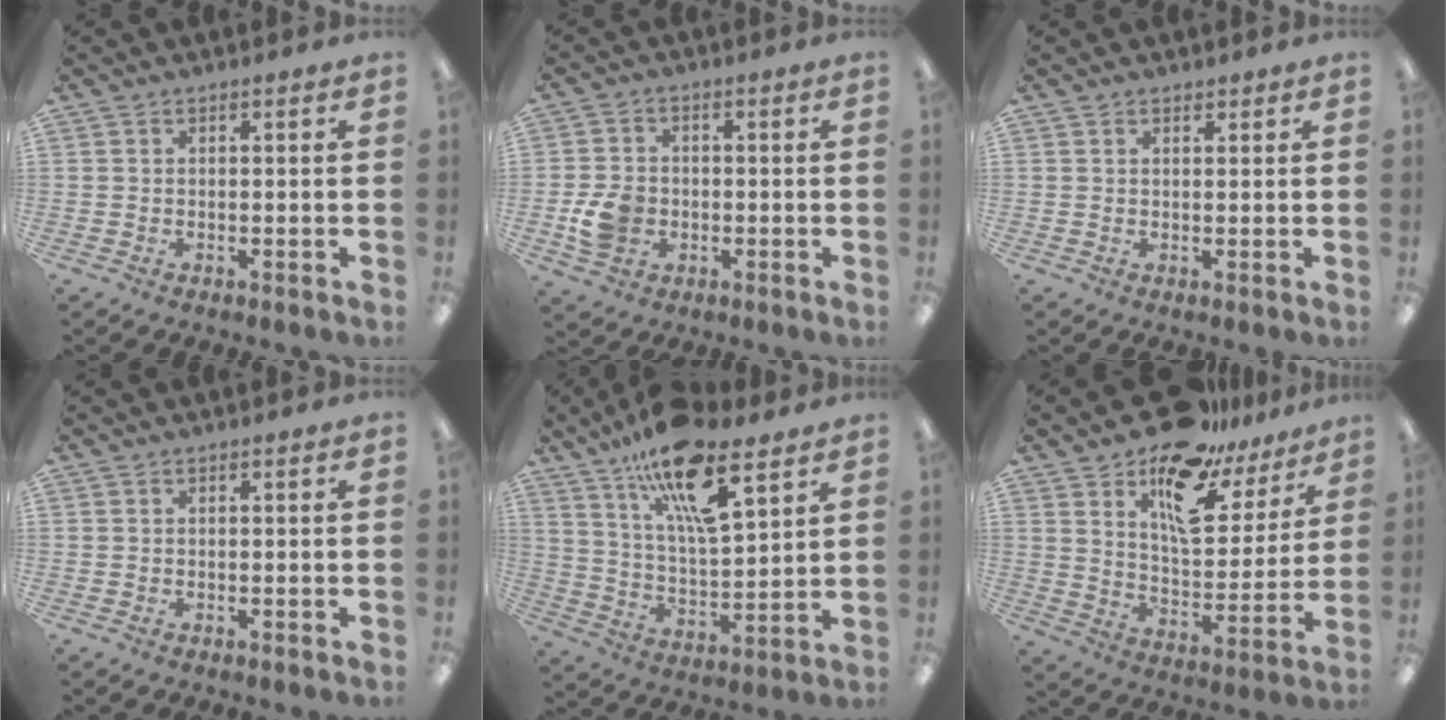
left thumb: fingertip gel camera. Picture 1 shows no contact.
{"total": 7.4, "force": [-1.7, 6.0, 4.0], "torque": [-0.071, 0.007, -0.029]}
{"total": 1.1, "force": [0.9, 0.5, 0.2], "torque": [0.003, -0.003, 0.016]}
{"total": 0.0}
{"total": 18.7, "force": [12.7, 6.0, 12.4], "torque": [-0.207, -0.068, 0.211]}
{"total": 17.7, "force": [12.0, 8.4, 9.9], "torque": [-0.158, -0.072, 0.208]}